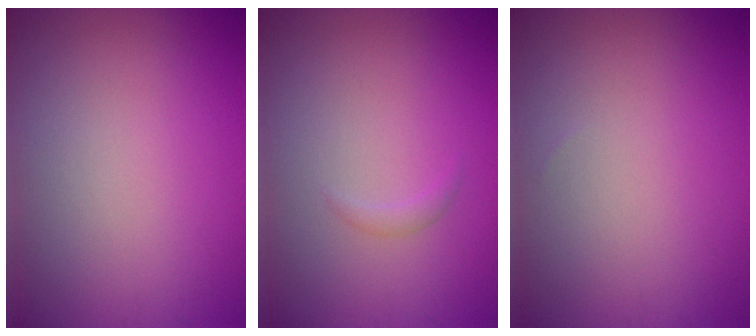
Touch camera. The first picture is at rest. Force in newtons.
{"total": 0.7, "press": 0.7, "slide": 0.1}
{"total": 0.0}